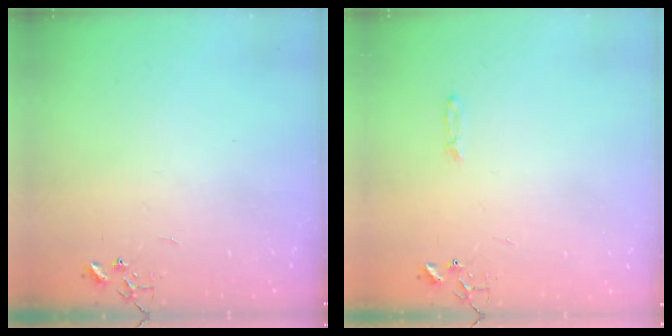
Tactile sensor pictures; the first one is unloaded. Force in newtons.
{"total": 3.4, "press": 3.4, "slide": 0.4}